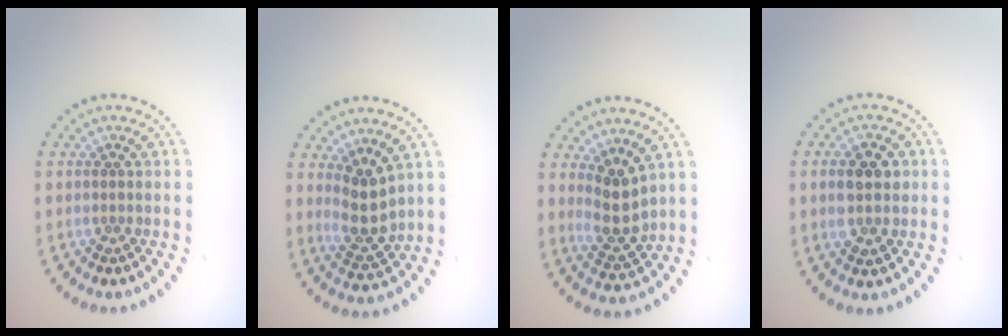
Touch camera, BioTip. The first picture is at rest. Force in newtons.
{"total": 3.2, "press": 2.9, "slide": 1.4}
{"total": 3.2, "press": 2.9, "slide": 1.4}
{"total": 3.3, "press": 3.3, "slide": 0.4}